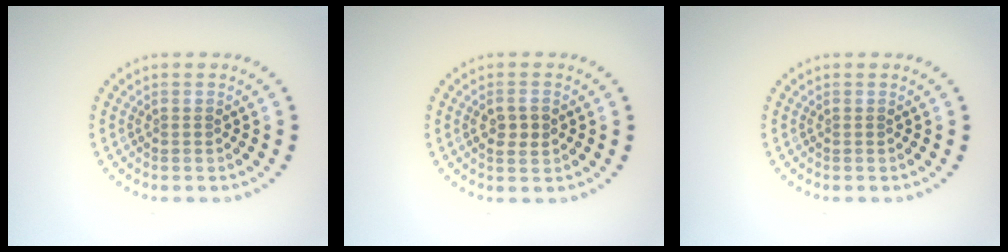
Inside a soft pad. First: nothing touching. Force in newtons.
{"total": 2.1, "press": 2.1, "slide": 0.3}
{"total": 0.0}